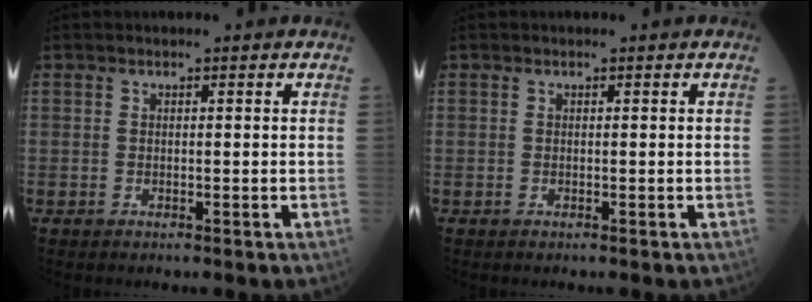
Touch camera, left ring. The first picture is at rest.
{"total": 0.0}